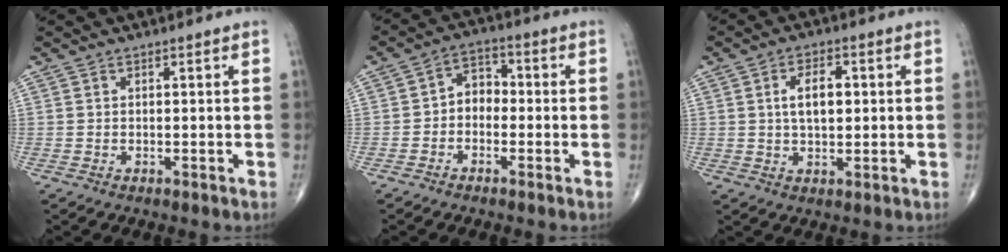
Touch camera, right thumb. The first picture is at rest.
{"total": 5.1, "force": [-1.1, 3.9, 3.1], "torque": [-0.025, 0.025, -0.037]}
{"total": 6.4, "force": [1.0, 3.5, 5.3], "torque": [-0.079, 0.003, 0.014]}